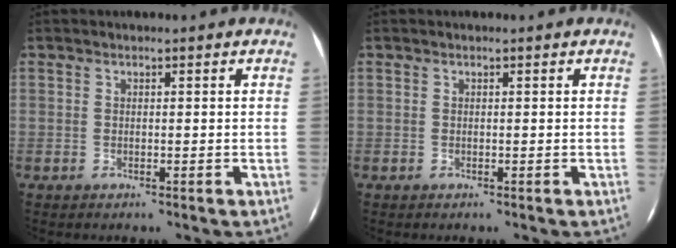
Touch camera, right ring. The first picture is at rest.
{"total": 0.0}